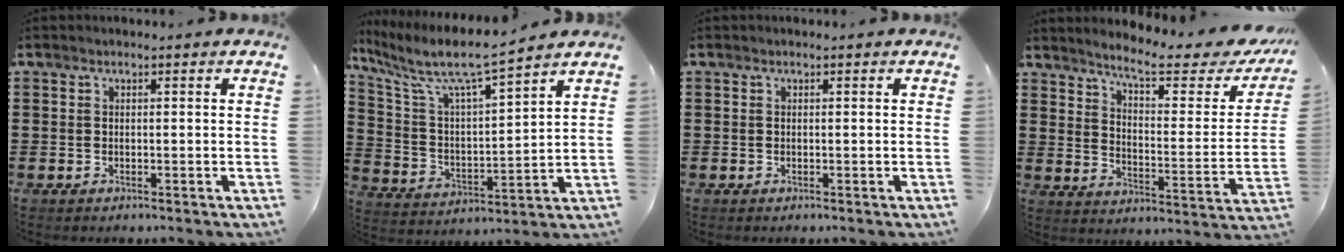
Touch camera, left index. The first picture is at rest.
{"total": 8.1, "force": [6.8, 0.6, 4.4], "torque": [-0.117, -0.046, 0.109]}
{"total": 0.0}
{"total": 6.9, "force": [5.5, 0.8, 4.0], "torque": [-0.086, -0.040, 0.085]}